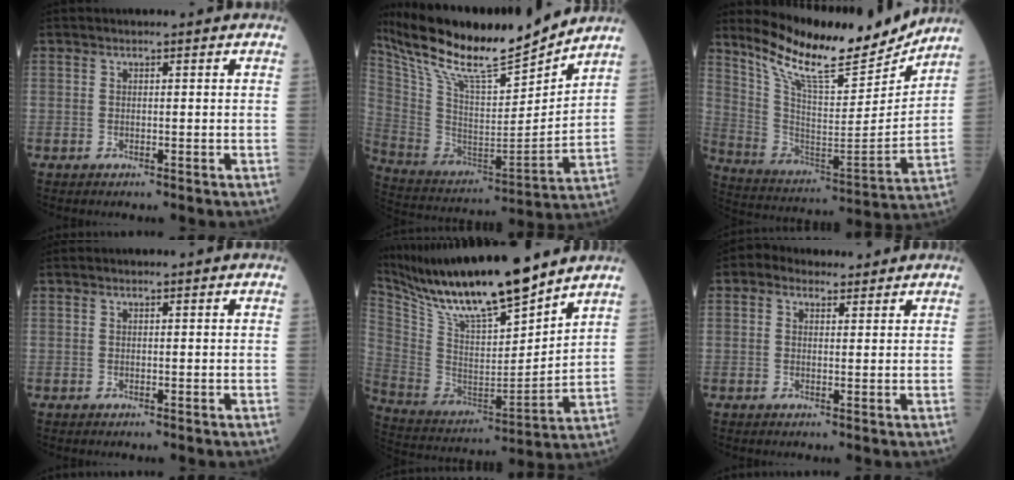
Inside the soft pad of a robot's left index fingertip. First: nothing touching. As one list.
[{"total": 22.3, "force": [19.1, 2.1, 11.3], "torque": [-0.214, -0.012, 0.333]}, {"total": 17.9, "force": [15.7, 2.9, 8.1], "torque": [-0.152, -0.039, 0.265]}, {"total": 0.0}, {"total": 19.9, "force": [16.8, 1.9, 10.6], "torque": [-0.206, -0.011, 0.308]}, {"total": 3.4, "force": [2.1, 2.3, 1.4], "torque": [-0.028, 0.023, 0.035]}]